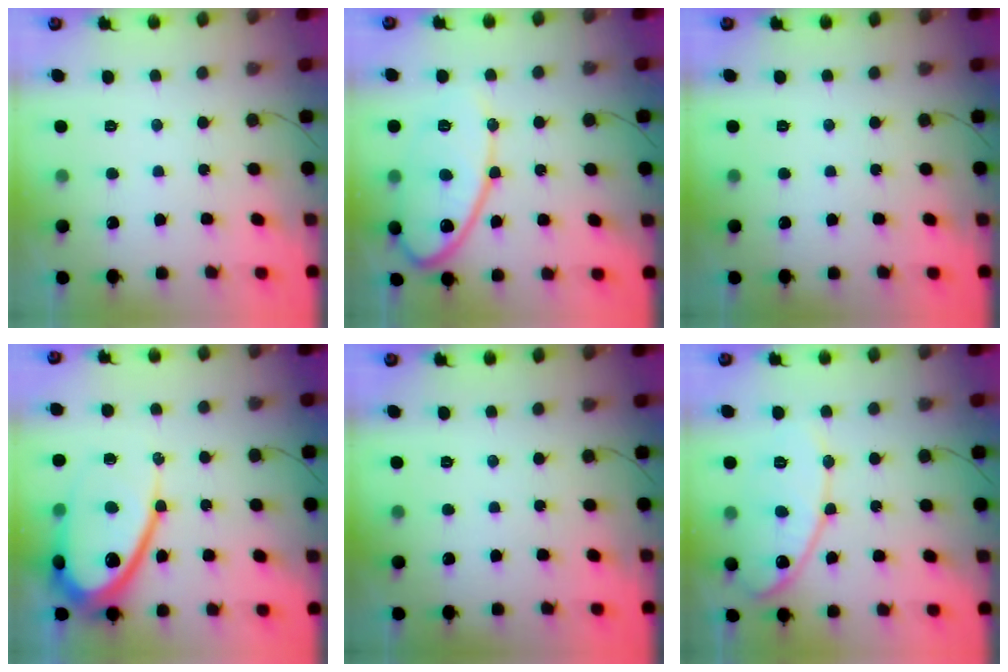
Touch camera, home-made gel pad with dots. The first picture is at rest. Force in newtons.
{"total": 13.2, "press": 13.2, "slide": 1.2}
{"total": 0.0}
{"total": 17.0, "press": 16.9, "slide": 1.4}
{"total": 0.0}
{"total": 11.2, "press": 11.2, "slide": 0.4}